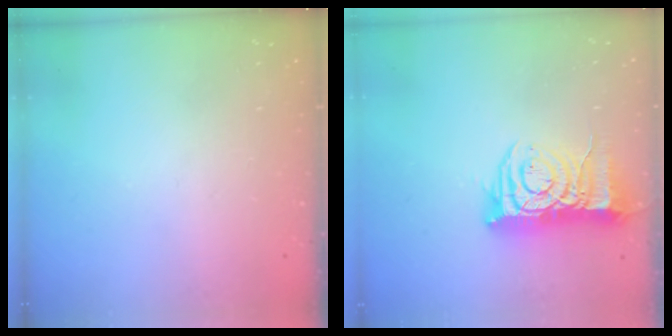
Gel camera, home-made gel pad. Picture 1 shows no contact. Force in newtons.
{"total": 11.3, "press": 11.2, "slide": 1.4}